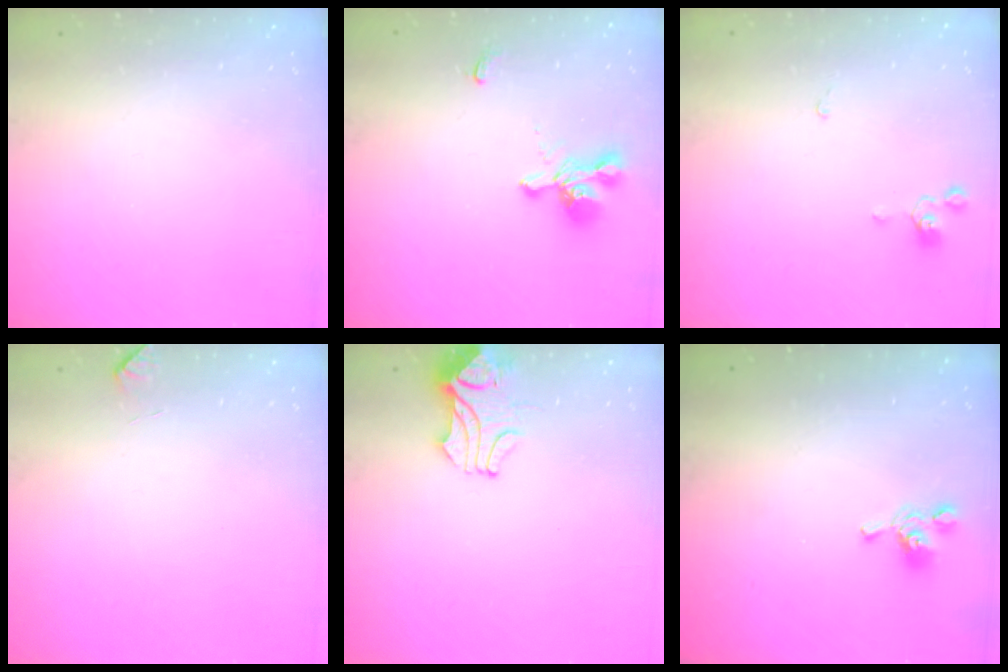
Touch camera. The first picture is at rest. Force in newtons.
{"total": 1.5, "press": 1.0, "slide": 1.2}
{"total": 0.0}
{"total": 2.7, "press": 2.7, "slide": 0.6}
{"total": 2.2, "press": 2.1, "slide": 0.8}
{"total": 2.8, "press": 2.7, "slide": 0.7}